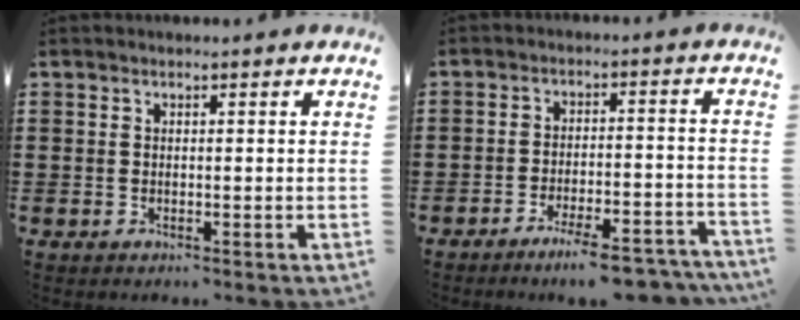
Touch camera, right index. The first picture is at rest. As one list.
[{"total": 6.6, "force": [-5.5, 0.5, 3.7], "torque": [-0.053, -0.003, -0.097]}]